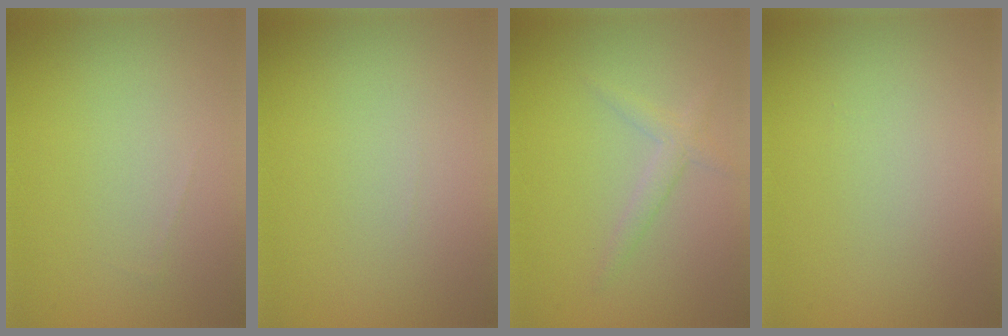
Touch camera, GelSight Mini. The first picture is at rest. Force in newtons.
{"total": 0.0}
{"total": 1.6, "press": 1.6, "slide": 0.1}
{"total": 0.0}